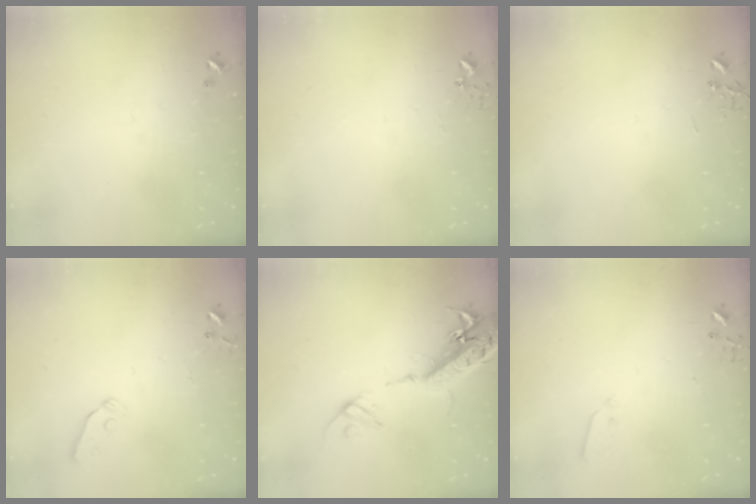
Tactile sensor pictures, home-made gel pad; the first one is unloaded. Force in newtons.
{"total": 2.7, "press": 2.7, "slide": 0.3}
{"total": 0.0}
{"total": 3.2, "press": 3.1, "slide": 0.6}
{"total": 18.2, "press": 17.7, "slide": 4.1}
{"total": 3.3, "press": 3.2, "slide": 0.7}